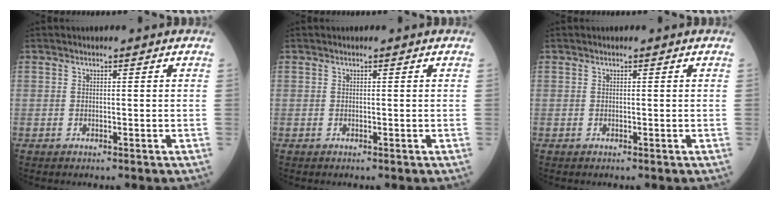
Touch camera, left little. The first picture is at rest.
{"total": 0.0}
{"total": 0.0}